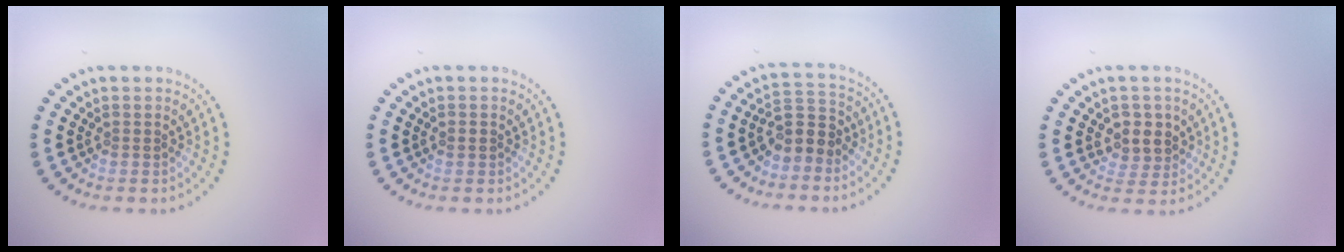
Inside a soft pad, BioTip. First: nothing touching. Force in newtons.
{"total": 0.9, "press": 0.9, "slide": 0.1}
{"total": 2.9, "press": 2.6, "slide": 1.3}
{"total": 2.8, "press": 2.5, "slide": 1.2}